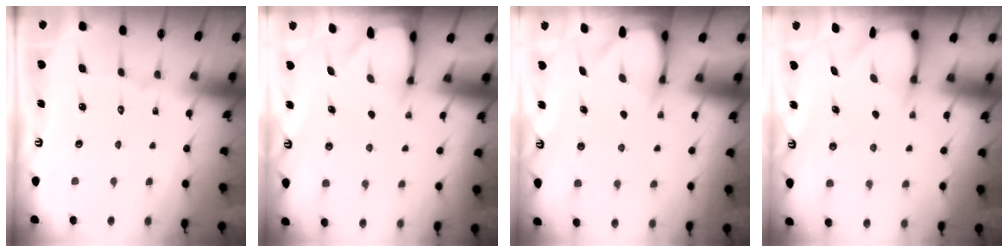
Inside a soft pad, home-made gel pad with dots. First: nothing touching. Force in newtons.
{"total": 2.4, "press": 2.3, "slide": 0.3}
{"total": 3.2, "press": 3.2, "slide": 0.3}
{"total": 3.7, "press": 3.7, "slide": 0.3}